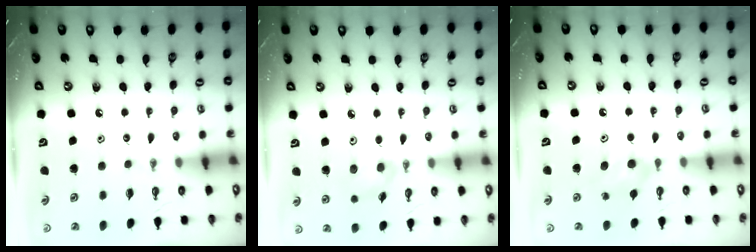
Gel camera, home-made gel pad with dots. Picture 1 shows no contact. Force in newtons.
{"total": 7.4, "press": 5.6, "slide": 4.8}
{"total": 6.8, "press": 6.7, "slide": 1.4}